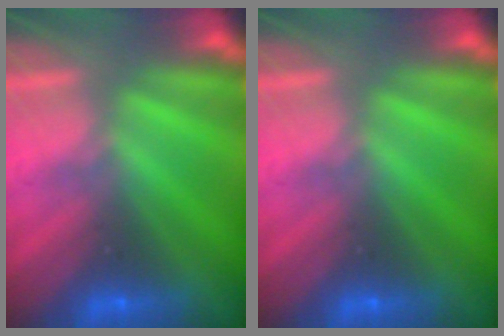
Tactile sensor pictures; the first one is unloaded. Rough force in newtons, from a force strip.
{"total": 0.0}